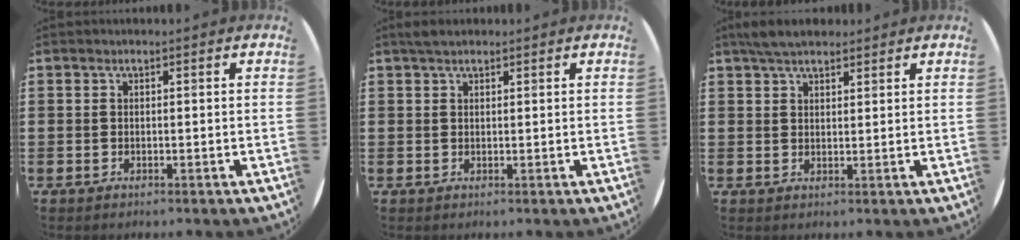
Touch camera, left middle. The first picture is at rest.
{"total": 1.6, "force": [1.4, 0.7, 0.6], "torque": [-0.006, 0.003, 0.023]}
{"total": 3.9, "force": [3.3, 1.4, 1.4], "torque": [-0.026, -0.002, 0.061]}